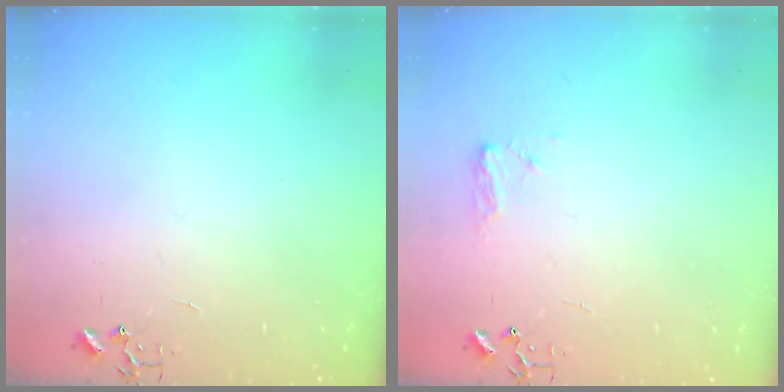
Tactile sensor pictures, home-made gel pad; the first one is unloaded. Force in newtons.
{"total": 7.2, "press": 7.2, "slide": 0.5}